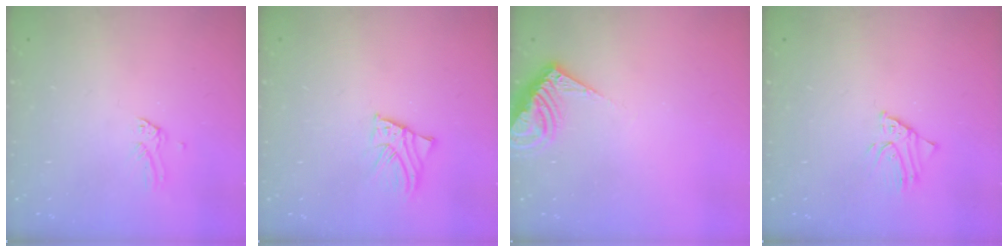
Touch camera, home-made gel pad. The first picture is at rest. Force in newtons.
{"total": 2.2, "press": 2.2, "slide": 0.1}
{"total": 8.8, "press": 8.8, "slide": 0.5}
{"total": 2.3, "press": 2.3, "slide": 0.2}